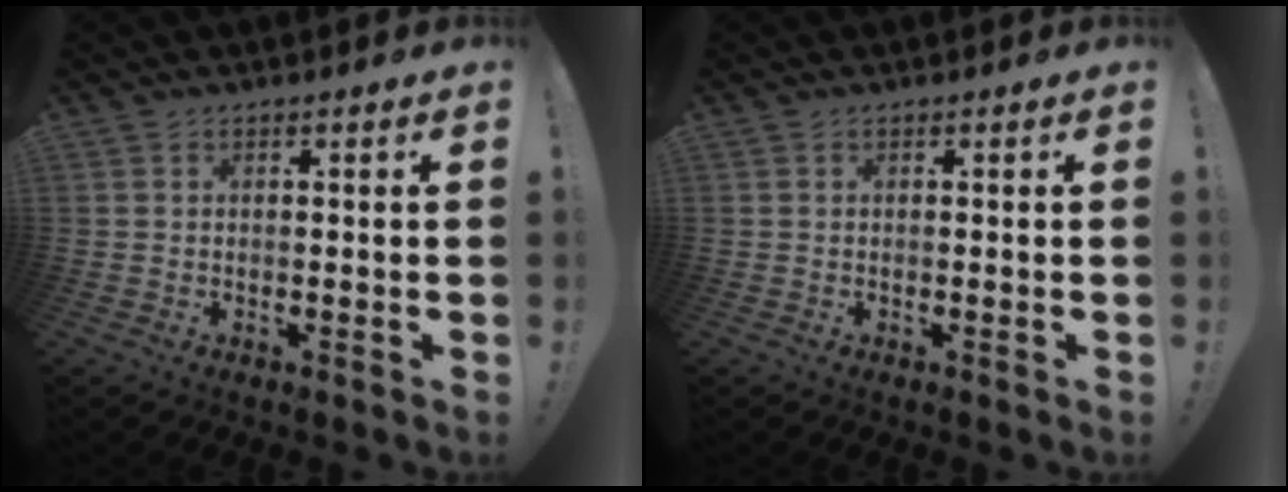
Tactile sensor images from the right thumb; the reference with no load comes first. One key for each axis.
{"total": 0.0}